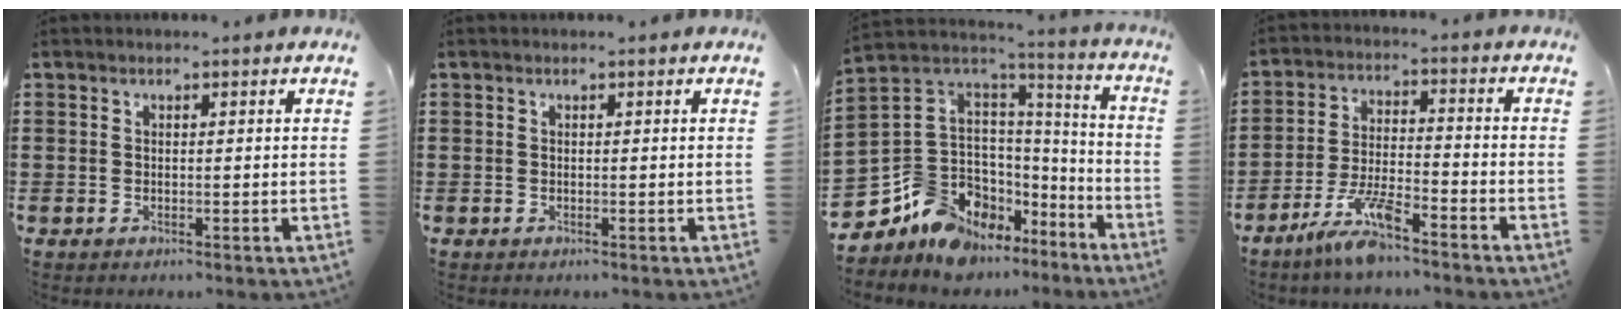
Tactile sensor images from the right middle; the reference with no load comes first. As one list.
[{"total": 0.0}, {"total": 10.7, "force": [-8.1, 6.6, 2.3], "torque": [-0.091, -0.007, -0.157]}, {"total": 7.9, "force": [-6.1, 1.2, 4.9], "torque": [-0.111, -0.007, -0.117]}]